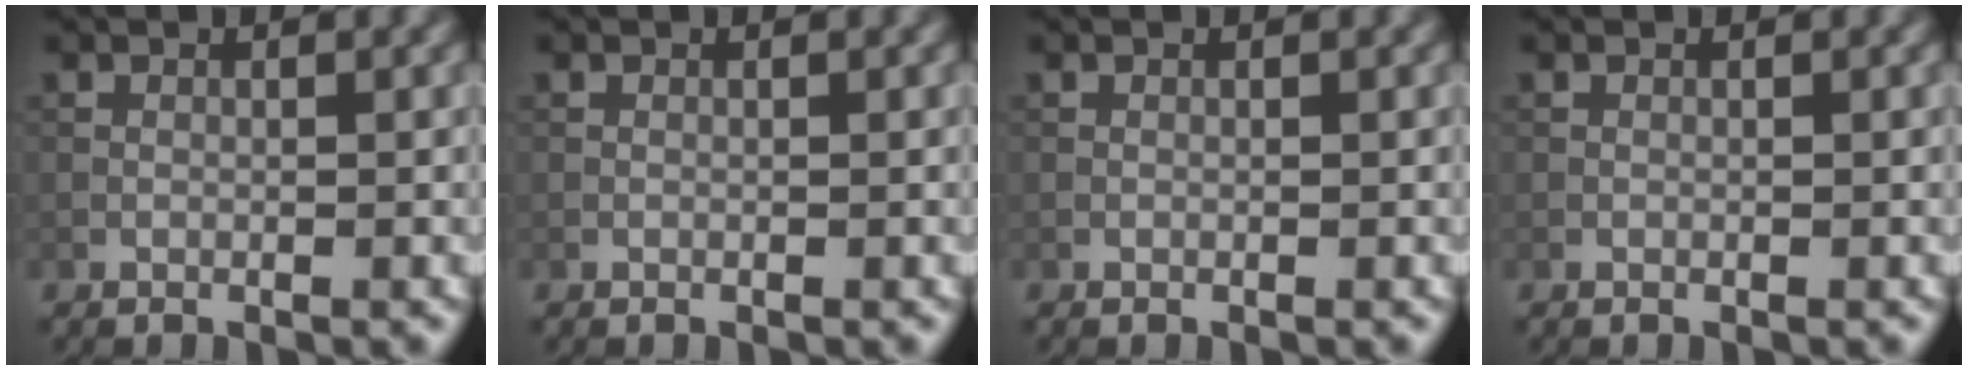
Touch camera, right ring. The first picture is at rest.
{"total": 0.0}
{"total": 0.0}
{"total": 0.0}